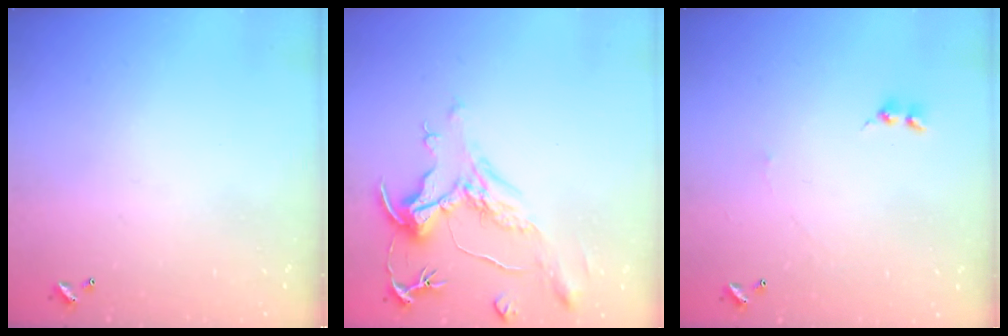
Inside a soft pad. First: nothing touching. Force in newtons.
{"total": 1.9, "press": 1.4, "slide": 1.2}
{"total": 0.8, "press": 0.7, "slide": 0.5}